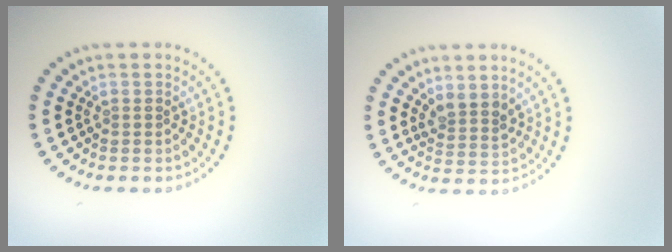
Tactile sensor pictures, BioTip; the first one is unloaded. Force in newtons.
{"total": 2.2, "press": 1.8, "slide": 1.3}